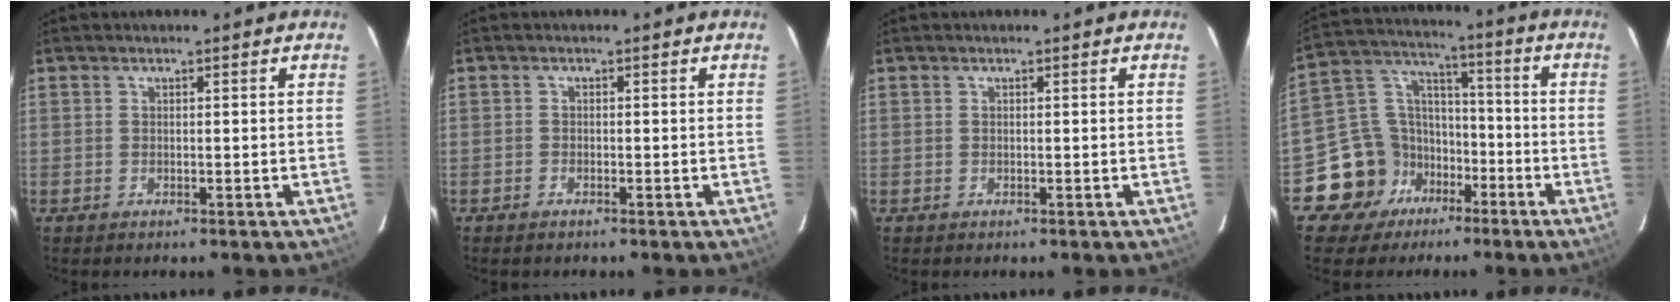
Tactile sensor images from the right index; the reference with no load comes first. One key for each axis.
{"total": 0.6, "fx": -0.5, "fy": 0.2, "fz": 0.1, "tx": -0.004, "ty": 0.000, "tz": -0.012}
{"total": 0.0}
{"total": 12.8, "fx": -7.0, "fy": 10.3, "fz": 3.1, "tx": -0.083, "ty": 0.054, "tz": -0.109}